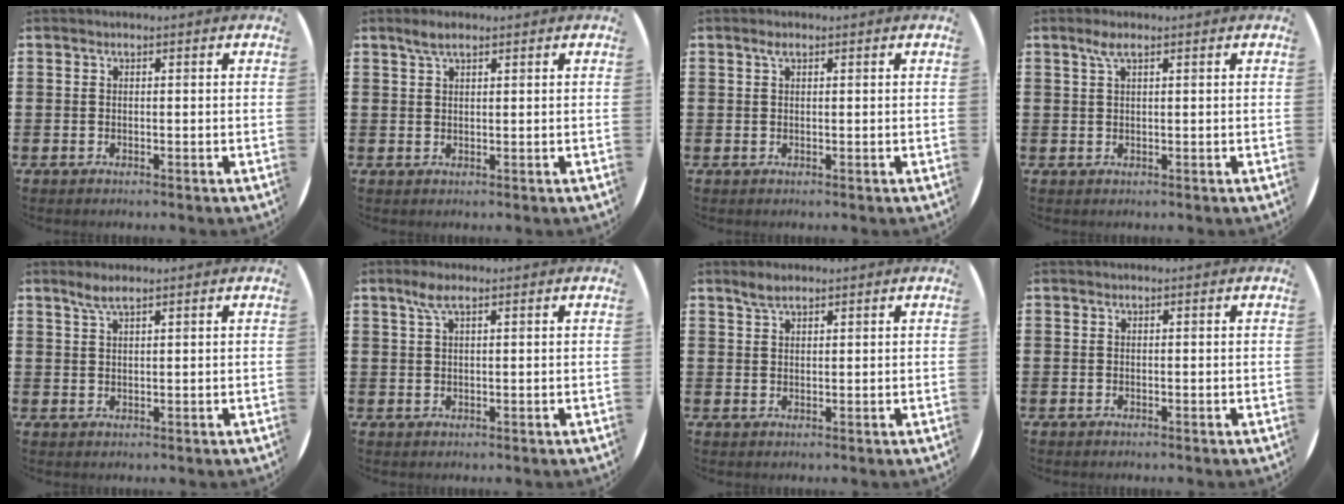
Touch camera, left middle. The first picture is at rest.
{"total": 2.3, "force": [1.7, 0.6, 1.4], "torque": [-0.029, 0.006, 0.030]}
{"total": 0.9, "force": [0.5, 0.2, 0.7], "torque": [-0.013, 0.003, 0.008]}
{"total": 2.0, "force": [1.0, 0.4, 1.6], "torque": [-0.034, 0.006, 0.017]}
{"total": 2.5, "force": [1.9, 0.3, 1.6], "torque": [-0.033, 0.005, 0.033]}
{"total": 2.8, "force": [1.6, 0.6, 2.3], "torque": [-0.048, 0.008, 0.026]}
{"total": 2.2, "force": [1.8, 0.8, 1.1], "torque": [-0.015, 0.002, 0.031]}
{"total": 0.0}